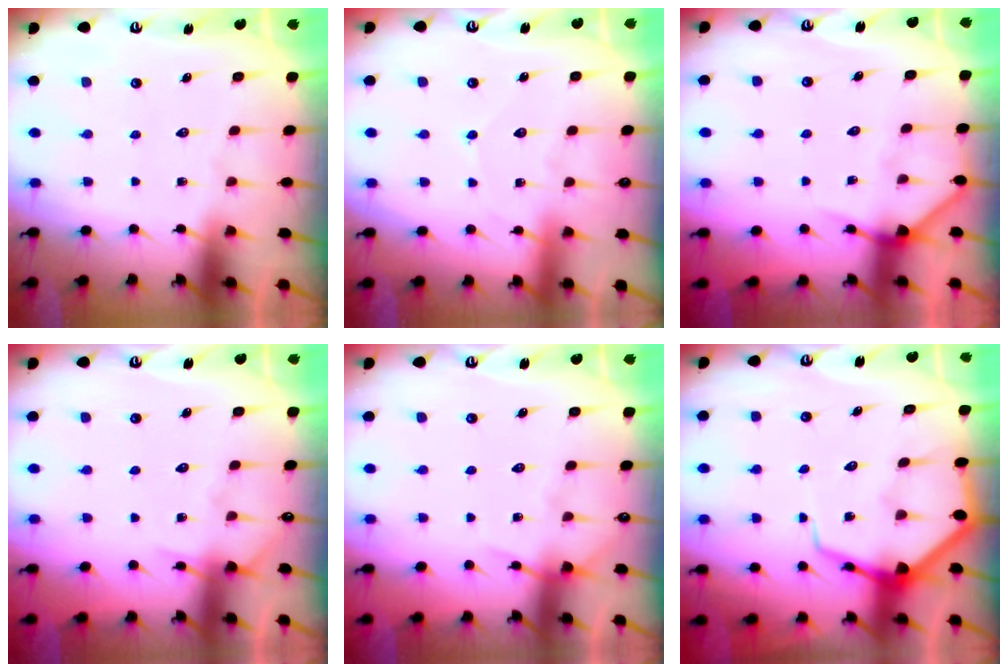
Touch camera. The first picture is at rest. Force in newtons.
{"total": 3.4, "press": 3.4, "slide": 0.4}
{"total": 5.4, "press": 5.4, "slide": 0.5}
{"total": 4.6, "press": 4.5, "slide": 0.6}
{"total": 5.0, "press": 5.0, "slide": 0.7}
{"total": 8.1, "press": 8.1, "slide": 0.8}